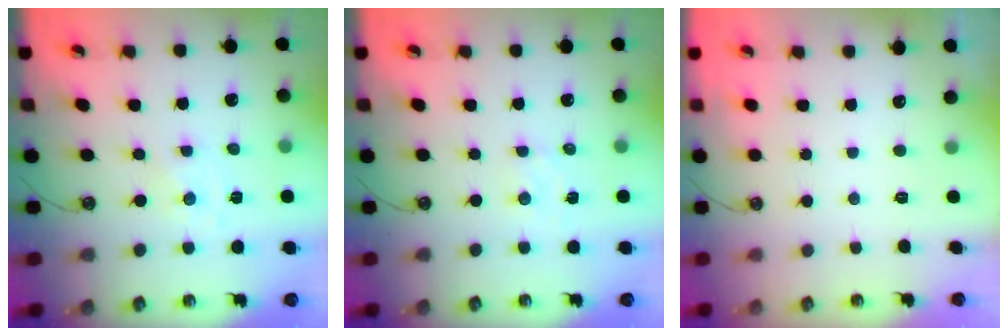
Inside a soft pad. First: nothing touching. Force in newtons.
{"total": 1.8, "press": 1.8, "slide": 0.3}
{"total": 0.0}